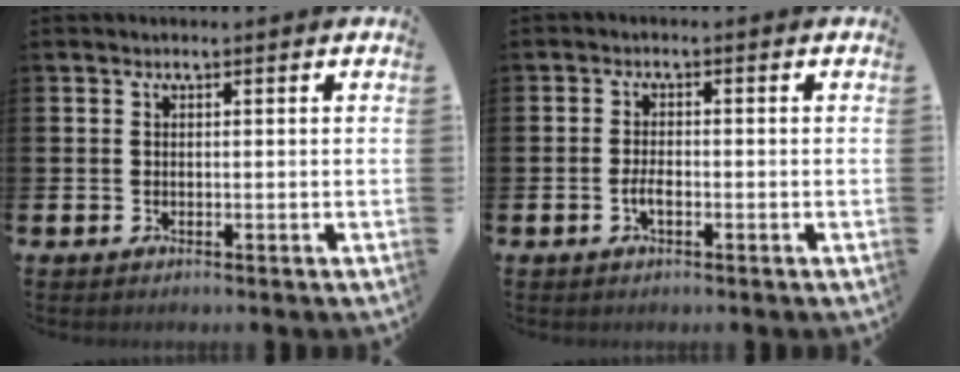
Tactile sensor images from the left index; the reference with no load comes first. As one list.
[{"total": 2.1, "force": [-0.7, 0.9, 1.8], "torque": [-0.029, 0.000, -0.014]}]